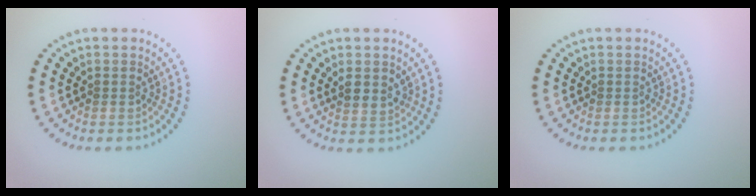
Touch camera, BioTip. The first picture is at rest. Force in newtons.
{"total": 1.5, "press": 1.3, "slide": 0.8}
{"total": 0.0}